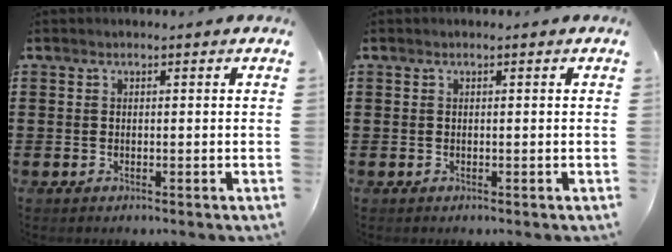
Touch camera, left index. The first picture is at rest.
{"total": 0.0}